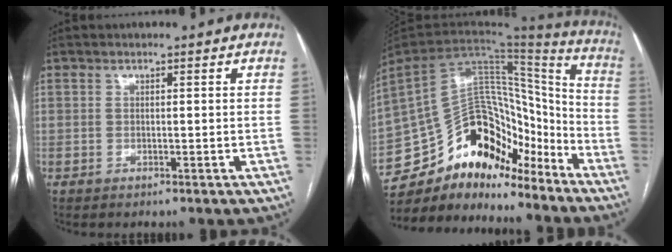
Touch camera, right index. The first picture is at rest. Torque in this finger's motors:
{"motor_torque": [0.34, -0.38, -0.44, -0.21]}